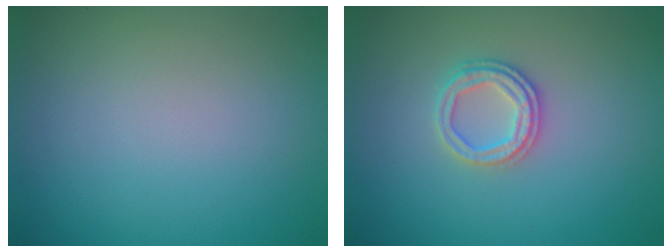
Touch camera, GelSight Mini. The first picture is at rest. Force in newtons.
{"total": 2.4, "press": 2.3, "slide": 0.7}